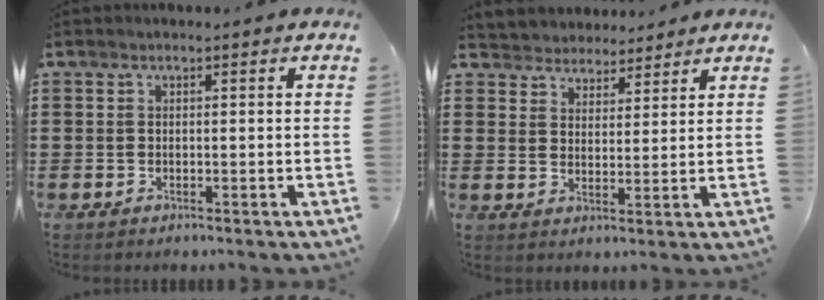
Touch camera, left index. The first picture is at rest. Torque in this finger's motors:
{"motor_torque": [0.71, -1.43, 0.10, 0.00]}